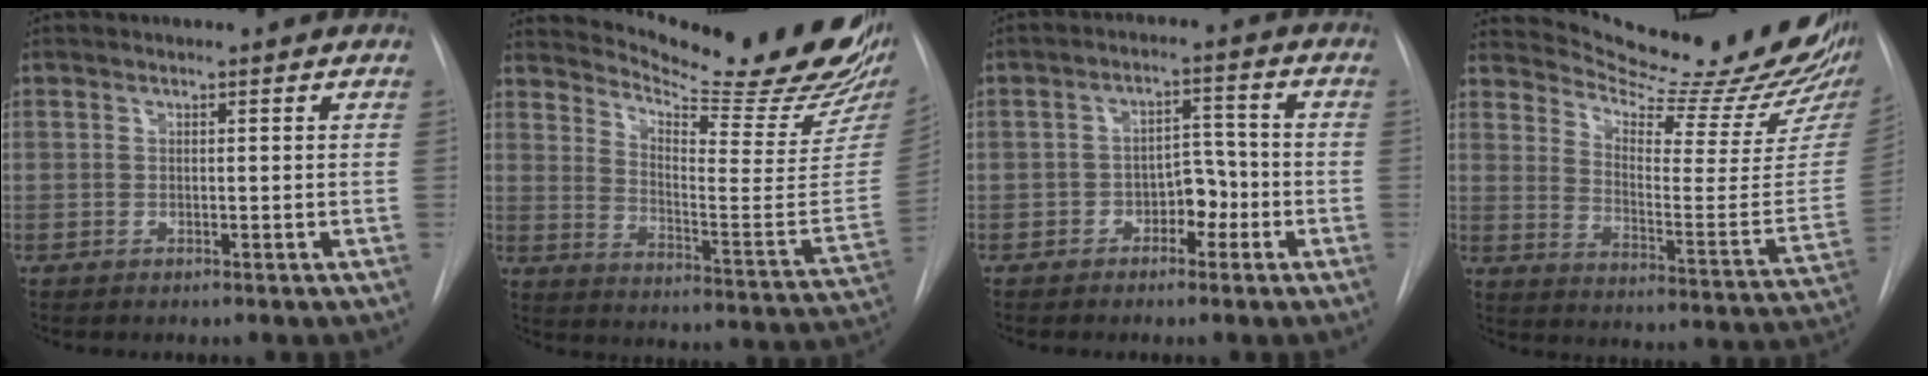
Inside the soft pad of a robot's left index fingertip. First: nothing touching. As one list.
[{"total": 24.8, "force": [21.9, 2.2, 11.5], "torque": [-0.176, -0.112, 0.280]}, {"total": 4.9, "force": [-2.5, 2.9, 3.0], "torque": [-0.040, 0.014, -0.042]}, {"total": 24.7, "force": [22.4, 1.7, 10.4], "torque": [-0.155, -0.114, 0.289]}]